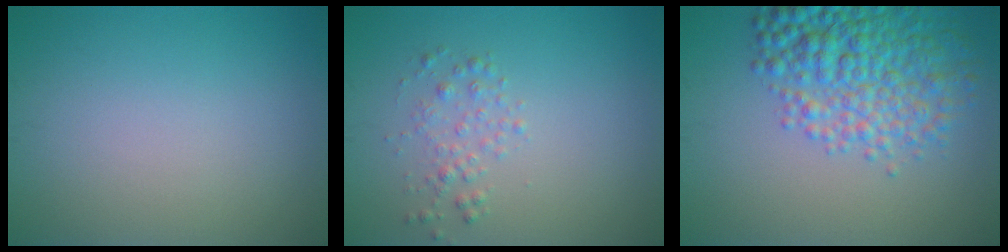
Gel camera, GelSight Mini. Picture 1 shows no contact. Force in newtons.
{"total": 1.6, "press": 1.6, "slide": 0.0}
{"total": 6.8, "press": 6.8, "slide": 0.2}